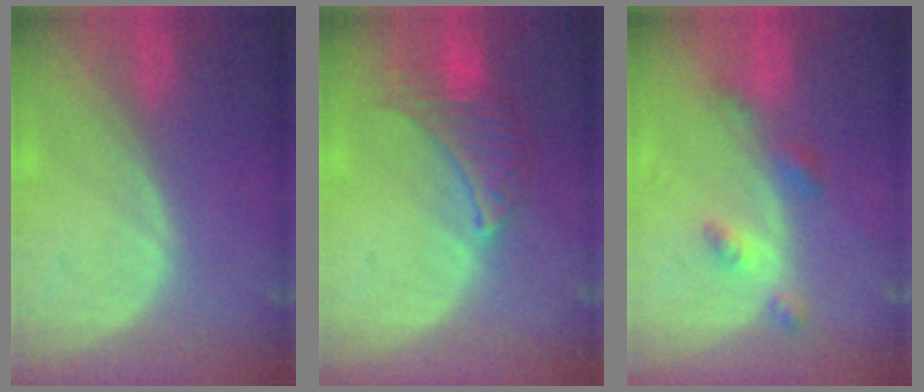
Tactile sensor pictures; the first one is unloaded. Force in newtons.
{"total": 6.8, "press": 6.7, "slide": 0.9}
{"total": 4.2, "press": 3.9, "slide": 1.6}